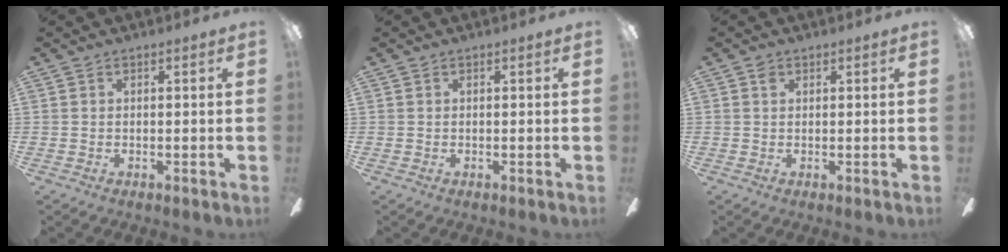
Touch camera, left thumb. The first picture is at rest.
{"total": 0.0}
{"total": 1.1, "force": [0.7, 0.7, 0.5], "torque": [-0.011, 0.001, 0.013]}